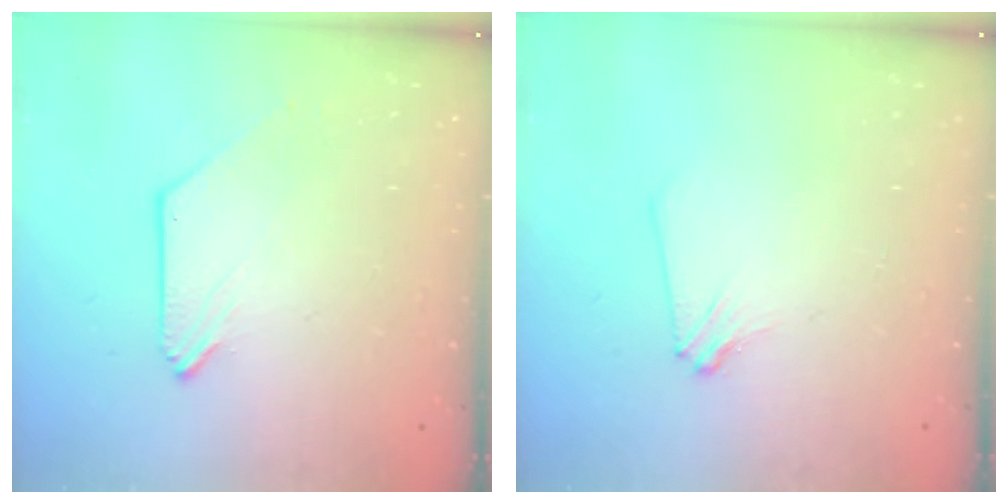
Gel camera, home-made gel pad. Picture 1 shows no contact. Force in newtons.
{"total": 2.9, "press": 2.9, "slide": 0.5}